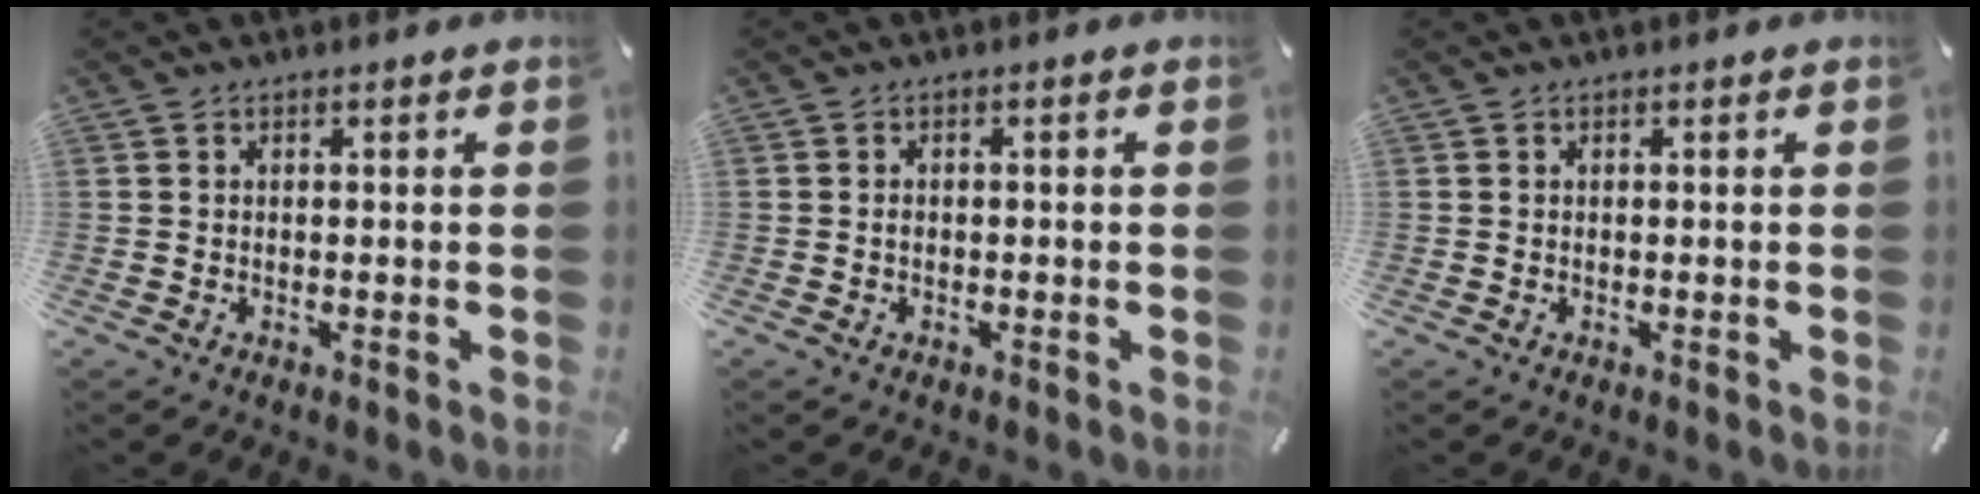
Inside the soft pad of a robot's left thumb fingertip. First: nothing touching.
{"total": 1.1, "force": [-0.4, 0.6, 0.8], "torque": [-0.016, 0.001, -0.008]}
{"total": 0.0}